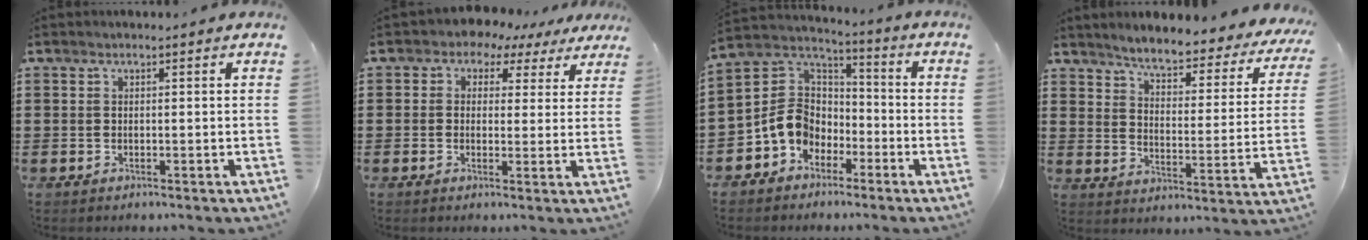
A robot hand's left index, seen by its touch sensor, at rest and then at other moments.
{"total": 3.1, "force": [2.0, 2.2, 0.8], "torque": [-0.027, -0.007, 0.029]}
{"total": 8.6, "force": [-3.3, 7.2, 3.4], "torque": [-0.112, 0.011, -0.072]}
{"total": 4.7, "force": [4.5, 0.2, 1.5], "torque": [-0.054, -0.033, 0.070]}